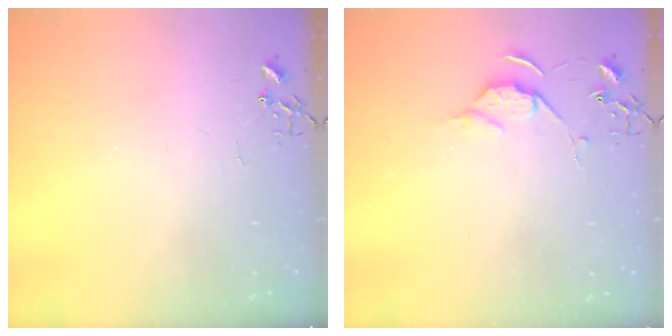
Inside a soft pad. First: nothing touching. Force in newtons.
{"total": 5.7, "press": 5.7, "slide": 0.8}